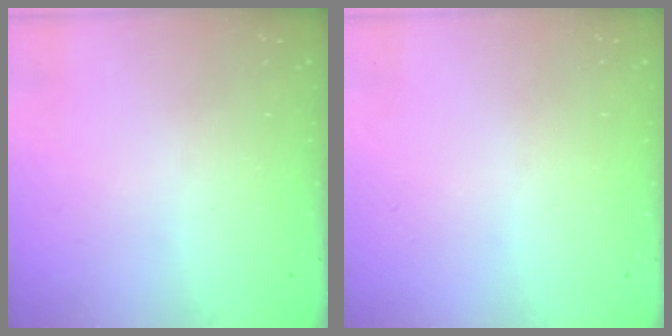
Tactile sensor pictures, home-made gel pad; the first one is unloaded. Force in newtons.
{"total": 0.0}